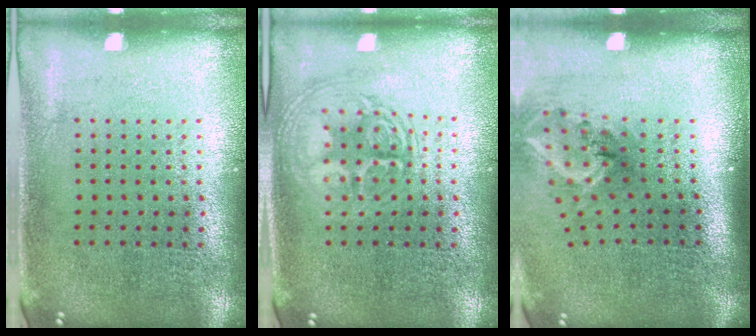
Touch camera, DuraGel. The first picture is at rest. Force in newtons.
{"total": 2.8, "press": 2.7, "slide": 0.3}
{"total": 2.1, "press": 1.3, "slide": 1.6}